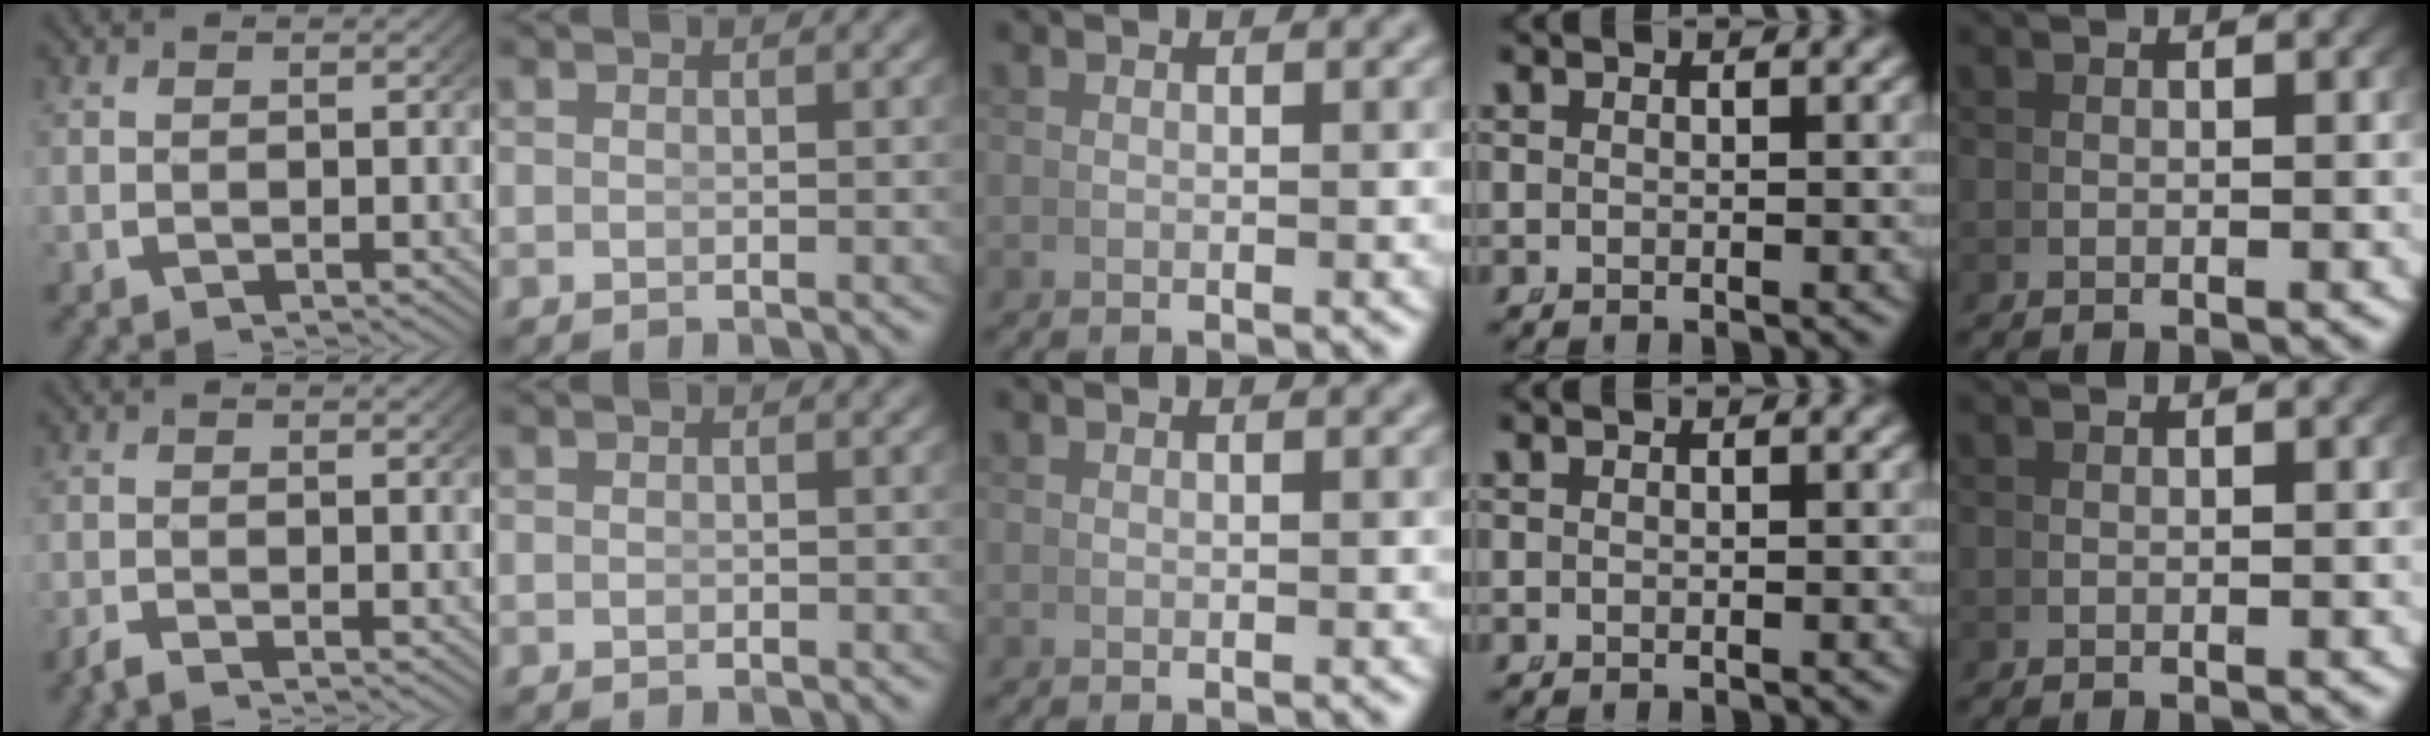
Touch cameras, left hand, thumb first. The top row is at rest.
{"thumb": {"total": 1.6, "force": [-1.4, 0.4, 0.6], "torque": [-0.006, -0.004, -0.028]}}